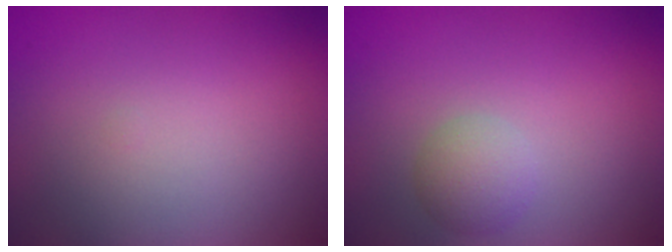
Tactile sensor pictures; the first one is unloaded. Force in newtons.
{"total": 2.2, "press": 2.2, "slide": 0.1}